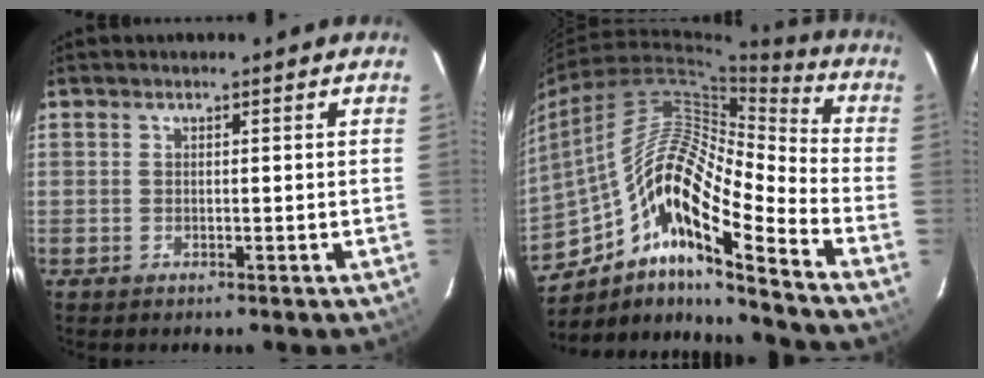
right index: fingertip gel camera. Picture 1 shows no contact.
{"total": 17.9, "force": [-8.7, 3.8, 15.2], "torque": [-0.256, -0.005, -0.170]}